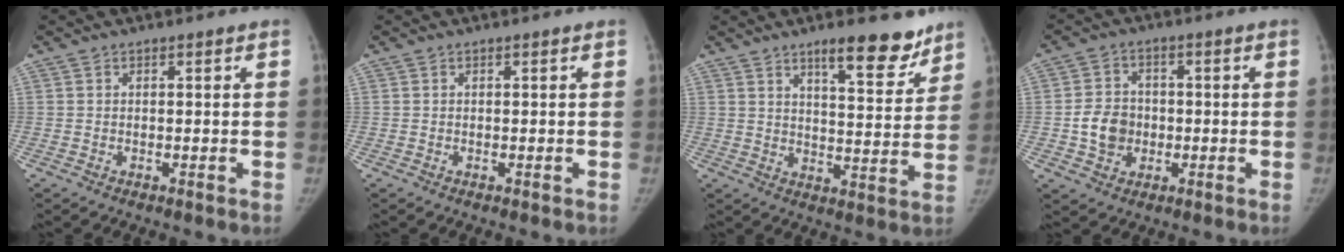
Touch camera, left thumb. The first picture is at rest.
{"total": 0.0}
{"total": 11.3, "force": [8.2, 3.3, 7.1], "torque": [-0.062, -0.058, 0.119]}
{"total": 6.9, "force": [-1.1, 6.0, 3.4], "torque": [-0.036, 0.009, -0.023]}